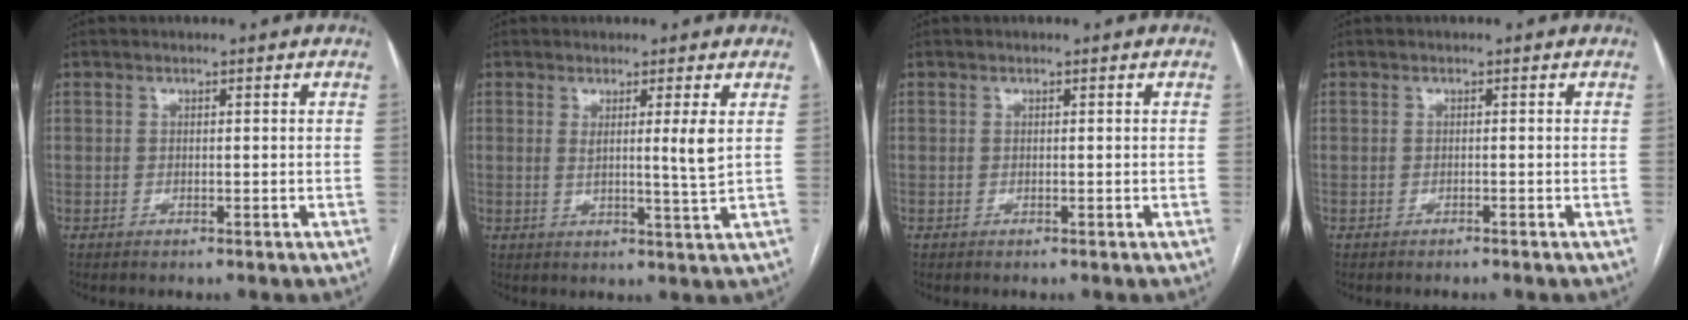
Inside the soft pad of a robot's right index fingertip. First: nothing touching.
{"total": 4.3, "force": [1.3, -0.8, 4.0], "torque": [-0.066, -0.013, 0.023]}
{"total": 0.0}
{"total": 0.7, "force": [-0.7, -0.1, 0.2], "torque": [-0.005, 0.000, -0.010]}